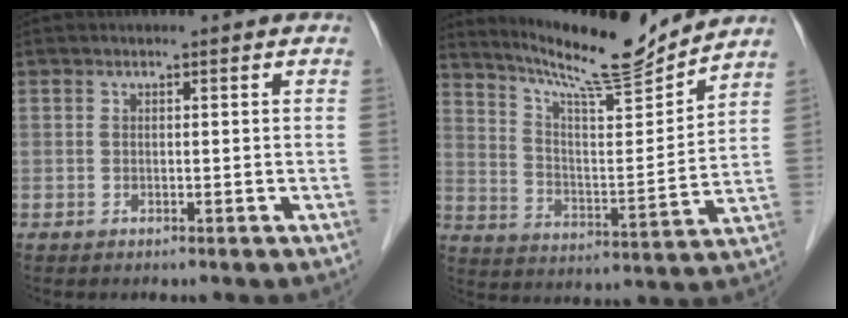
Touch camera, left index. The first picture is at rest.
{"total": 14.6, "force": [13.6, -0.3, 5.2], "torque": [-0.098, -0.010, 0.224]}